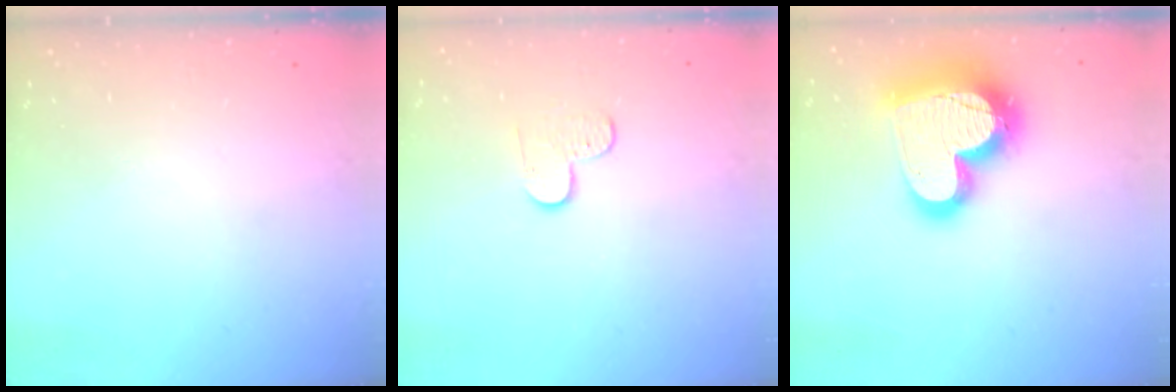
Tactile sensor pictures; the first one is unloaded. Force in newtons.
{"total": 3.5, "press": 3.5, "slide": 0.4}
{"total": 21.6, "press": 21.5, "slide": 1.7}